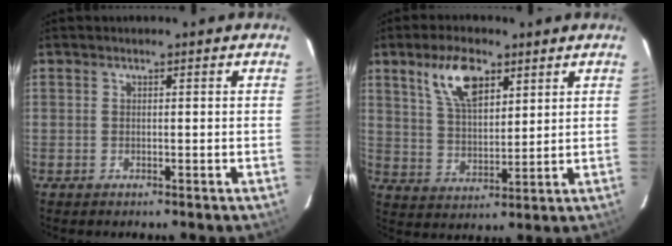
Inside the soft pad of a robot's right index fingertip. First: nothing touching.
{"total": 10.0, "force": [5.5, 4.4, 7.0], "torque": [-0.130, 0.015, 0.109]}